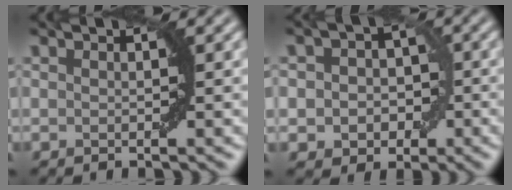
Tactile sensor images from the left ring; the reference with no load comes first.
{"total": 4.3, "force": [-0.5, 3.7, 2.1], "torque": [-0.009, 0.005, -0.016]}